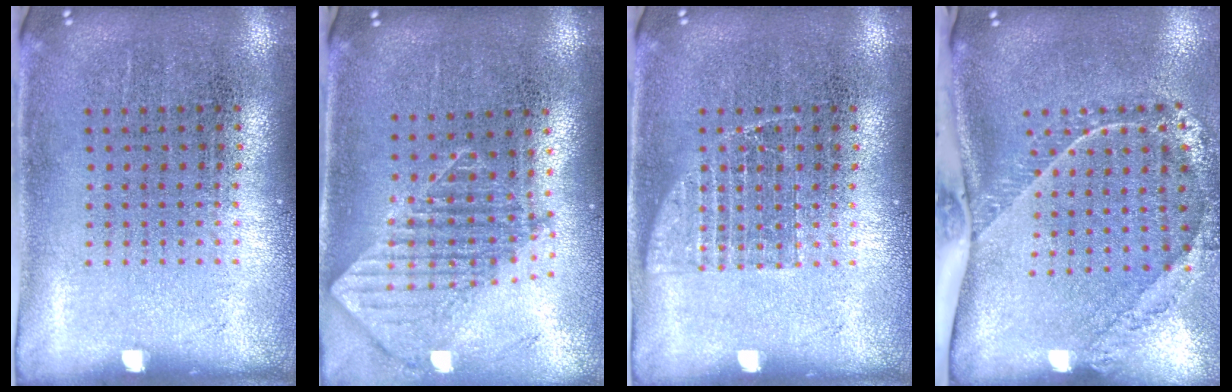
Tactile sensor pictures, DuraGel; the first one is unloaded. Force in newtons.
{"total": 1.7, "press": 1.3, "slide": 1.0}
{"total": 1.5, "press": 1.5, "slide": 0.3}
{"total": 2.4, "press": 1.7, "slide": 1.8}